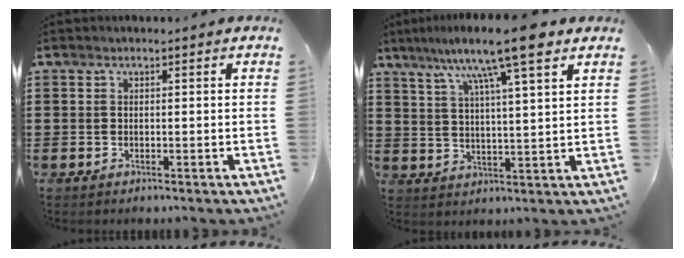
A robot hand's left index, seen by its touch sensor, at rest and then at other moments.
{"total": 11.1, "force": [7.7, 0.8, 7.9], "torque": [-0.148, -0.025, 0.125]}